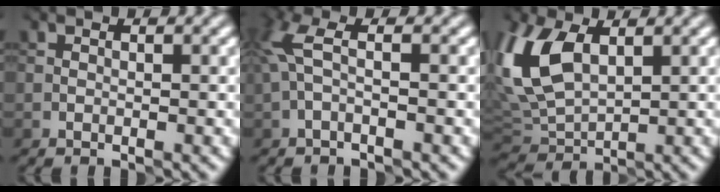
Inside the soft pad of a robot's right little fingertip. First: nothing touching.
{"total": 2.8, "force": [0.3, 1.1, 2.5], "torque": [-0.065, 0.014, -0.001]}
{"total": 8.7, "force": [2.3, 5.4, 6.4], "torque": [-0.179, 0.007, 0.048]}